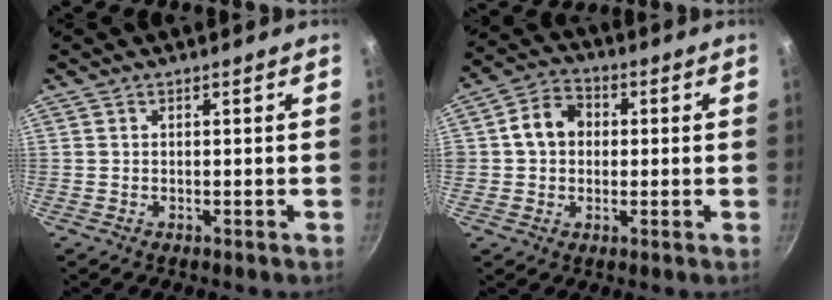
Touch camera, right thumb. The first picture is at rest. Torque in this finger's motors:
{"motor_torque": [0.28, 0.51, 0.30, -0.03, 0.09]}